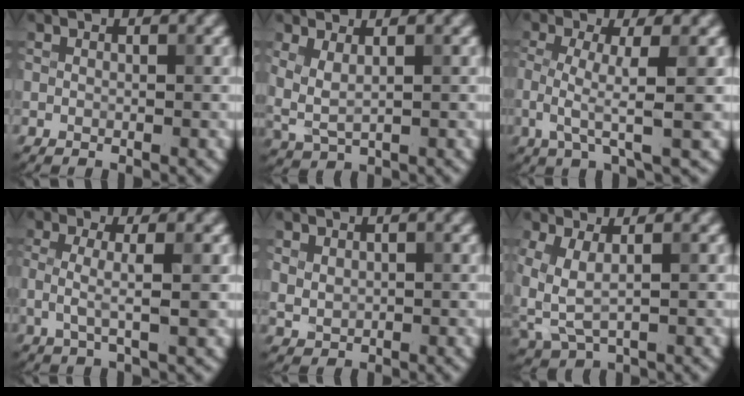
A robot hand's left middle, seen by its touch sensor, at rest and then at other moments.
{"total": 2.5, "force": [0.8, 1.0, 2.1], "torque": [-0.058, -0.003, 0.019]}
{"total": 4.1, "force": [-0.6, 0.8, 4.0], "torque": [-0.087, -0.008, -0.014]}
{"total": 2.9, "force": [-0.2, 0.5, 2.8], "torque": [-0.062, -0.004, -0.004]}
{"total": 1.9, "force": [0.5, 1.5, 1.0], "torque": [-0.026, -0.002, 0.016]}
{"total": 3.7, "force": [0.5, 2.1, 3.0], "torque": [-0.084, -0.010, 0.013]}